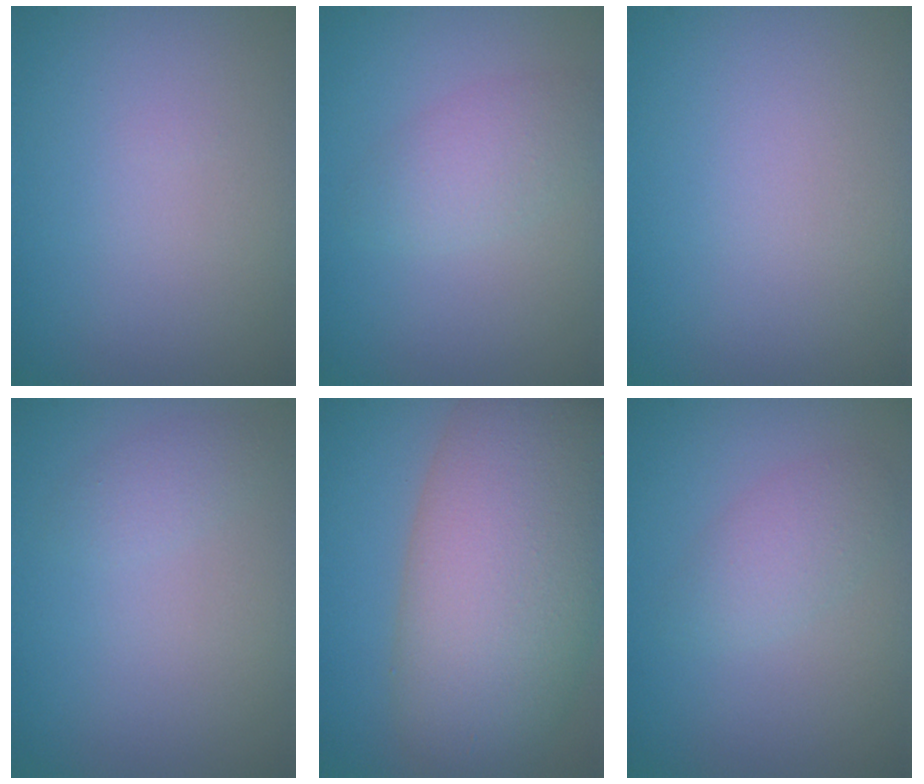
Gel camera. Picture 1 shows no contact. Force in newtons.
{"total": 2.4, "press": 2.4, "slide": 0.1}
{"total": 0.0}
{"total": 2.3, "press": 2.3, "slide": 0.2}
{"total": 11.8, "press": 11.8, "slide": 0.5}
{"total": 2.1, "press": 2.1, "slide": 0.1}